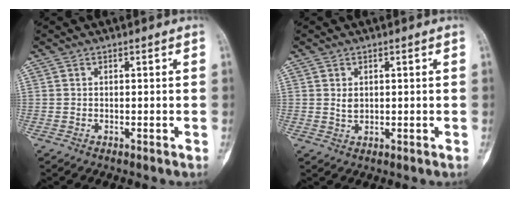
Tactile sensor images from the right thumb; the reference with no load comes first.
{"total": 1.8, "force": [0.5, 1.2, 1.2], "torque": [-0.014, -0.005, 0.012]}